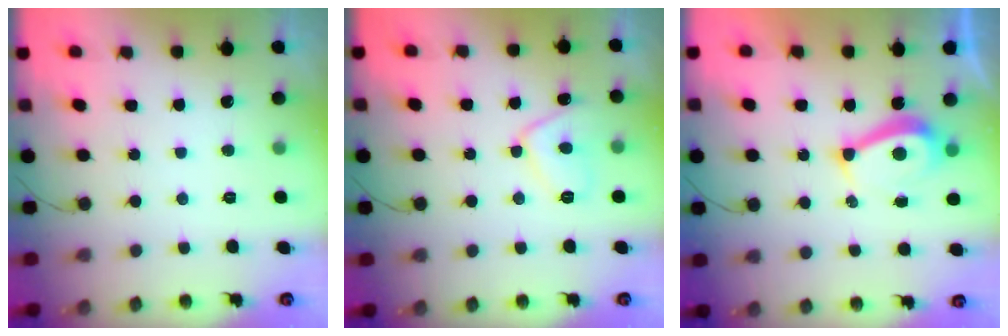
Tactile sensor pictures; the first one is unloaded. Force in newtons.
{"total": 8.5, "press": 8.5, "slide": 0.5}
{"total": 7.2, "press": 7.2, "slide": 0.2}